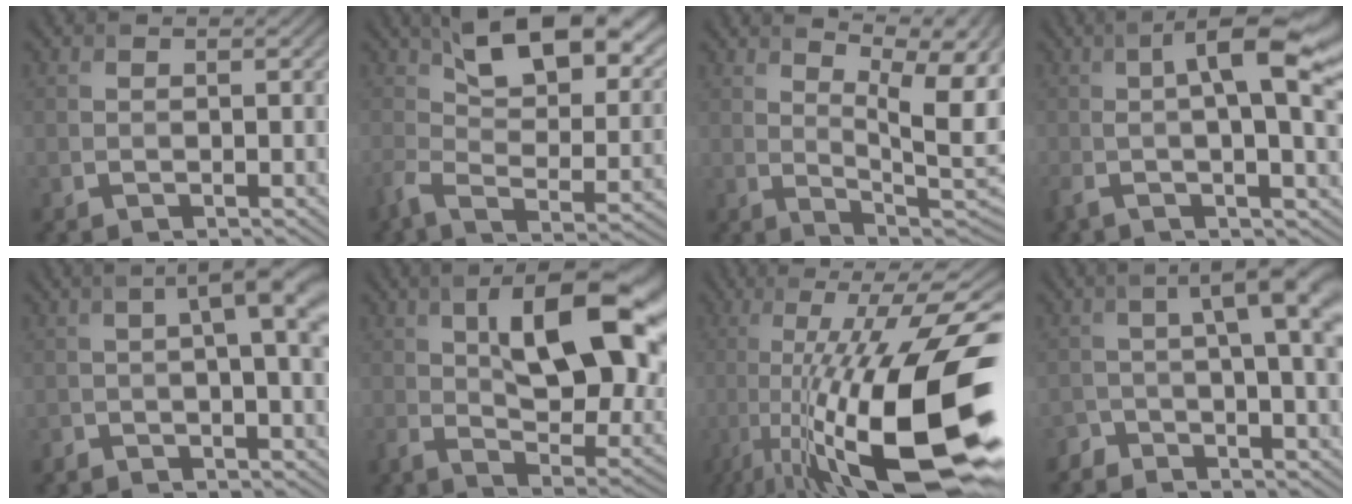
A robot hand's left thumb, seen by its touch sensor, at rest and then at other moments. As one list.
[{"total": 12.8, "force": [5.0, 5.9, 10.1], "torque": [-0.198, -0.008, 0.091]}, {"total": 13.9, "force": [6.0, 4.3, 11.8], "torque": [-0.172, 0.030, 0.105]}, {"total": 11.0, "force": [1.1, 2.7, 10.6], "torque": [-0.175, 0.007, 0.021]}, {"total": 6.5, "force": [0.5, 1.7, 6.2], "torque": [-0.088, 0.008, 0.008]}, {"total": 15.0, "force": [4.1, 6.4, 13.0], "torque": [-0.207, -0.006, 0.068]}, {"total": 19.6, "force": [-5.7, 5.4, 18.0], "torque": [-0.299, 0.009, -0.097]}, {"total": 6.9, "force": [-1.3, 1.9, 6.5], "torque": [-0.091, 0.001, -0.030]}]